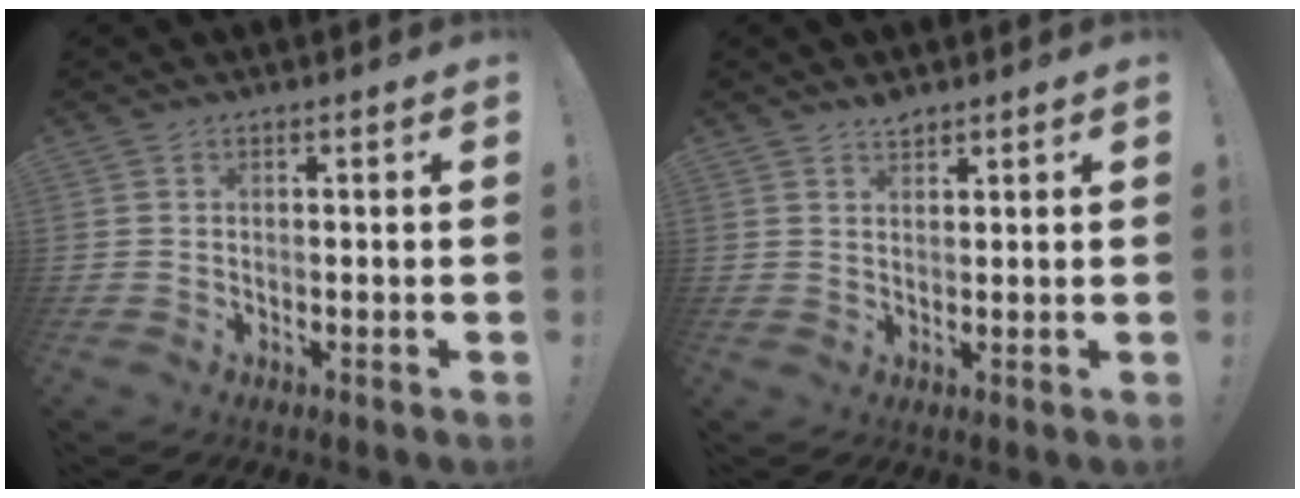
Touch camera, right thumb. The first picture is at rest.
{"total": 2.2, "force": [2.1, 0.7, 0.5], "torque": [-0.003, -0.013, 0.037]}